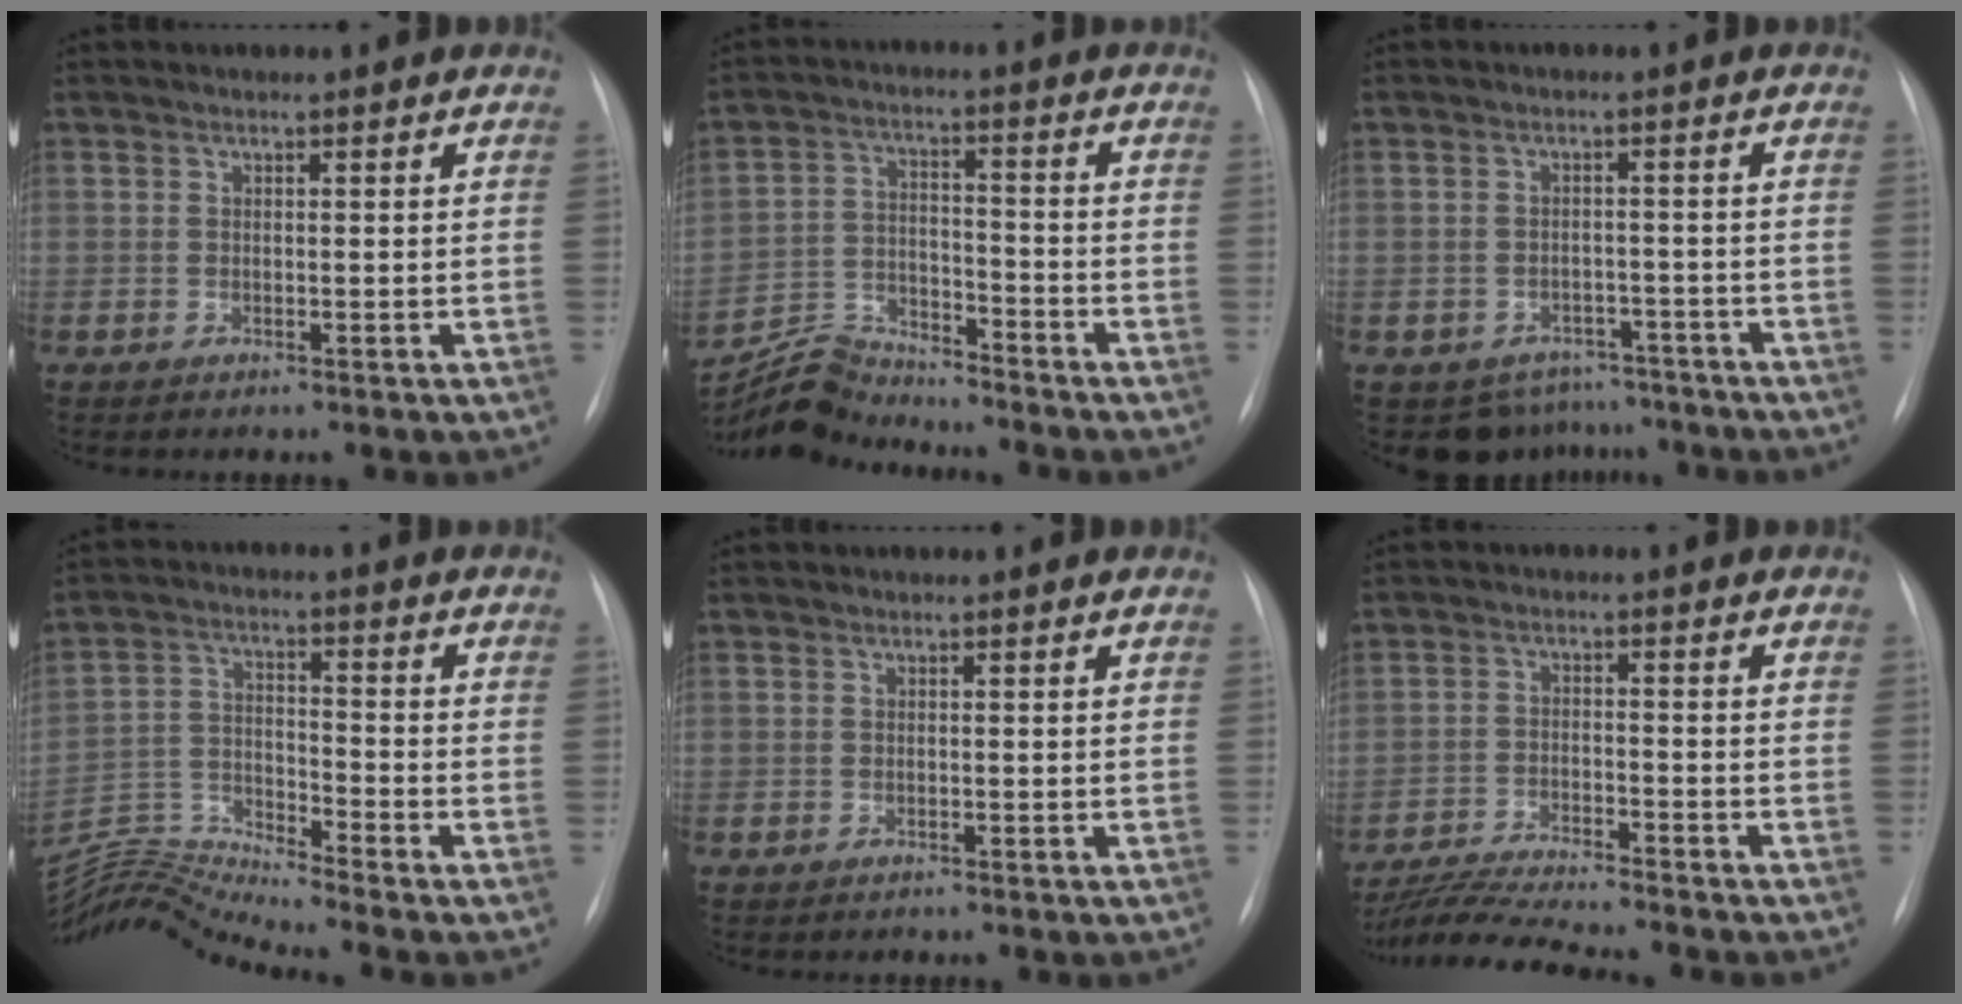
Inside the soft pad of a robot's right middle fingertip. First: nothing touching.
{"total": 7.8, "force": [-7.7, 0.4, -0.6], "torque": [0.001, 0.016, -0.141]}
{"total": 7.3, "force": [-5.8, 4.5, 0.0], "torque": [0.012, 0.022, -0.072]}
{"total": 11.0, "force": [-10.6, -3.0, 0.6], "torque": [-0.020, 0.022, -0.201]}
{"total": 0.0}
{"total": 10.7, "force": [-9.8, 0.0, 4.3], "torque": [-0.077, -0.014, -0.163]}